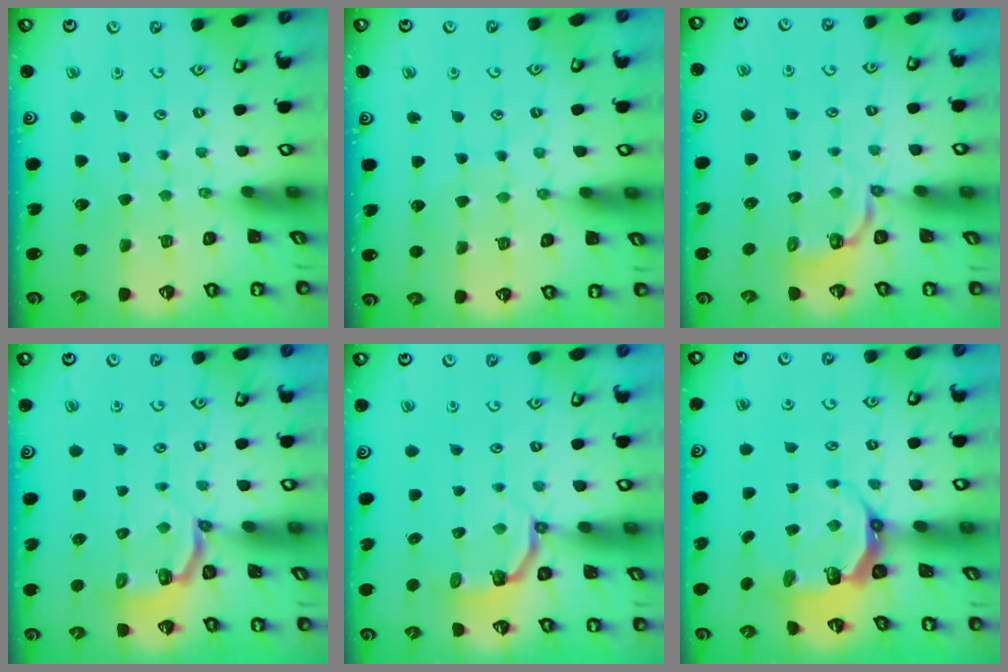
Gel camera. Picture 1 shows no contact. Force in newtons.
{"total": 7.8, "press": 7.8, "slide": 0.4}
{"total": 4.2, "press": 3.2, "slide": 2.7}
{"total": 4.7, "press": 4.2, "slide": 2.3}
{"total": 3.5, "press": 1.8, "slide": 3.1}
{"total": 6.8, "press": 5.6, "slide": 3.9}